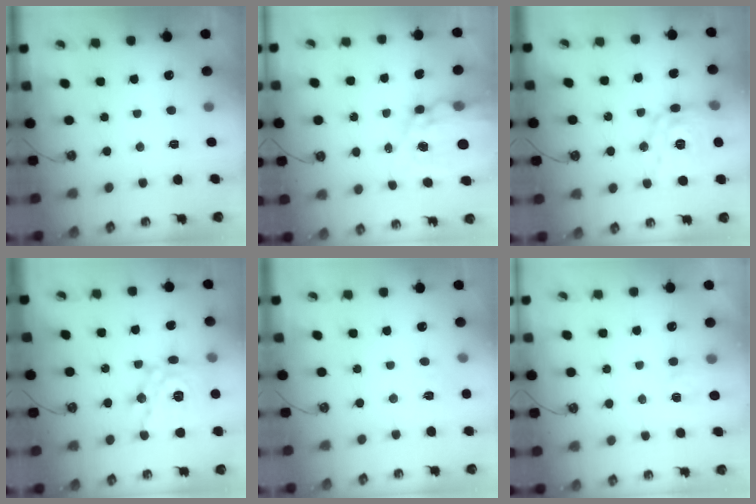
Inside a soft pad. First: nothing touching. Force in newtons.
{"total": 17.0, "press": 16.9, "slide": 1.8}
{"total": 15.3, "press": 15.3, "slide": 1.4}
{"total": 14.8, "press": 14.8, "slide": 1.4}
{"total": 6.1, "press": 6.1, "slide": 0.7}
{"total": 5.6, "press": 5.6, "slide": 0.3}